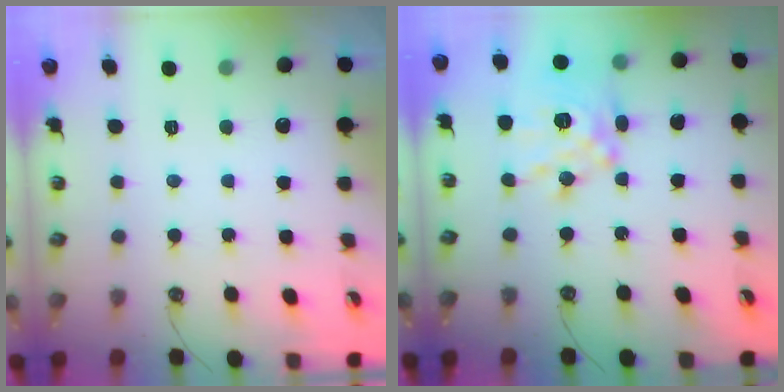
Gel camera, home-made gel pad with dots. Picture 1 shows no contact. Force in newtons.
{"total": 14.8, "press": 14.8, "slide": 1.4}